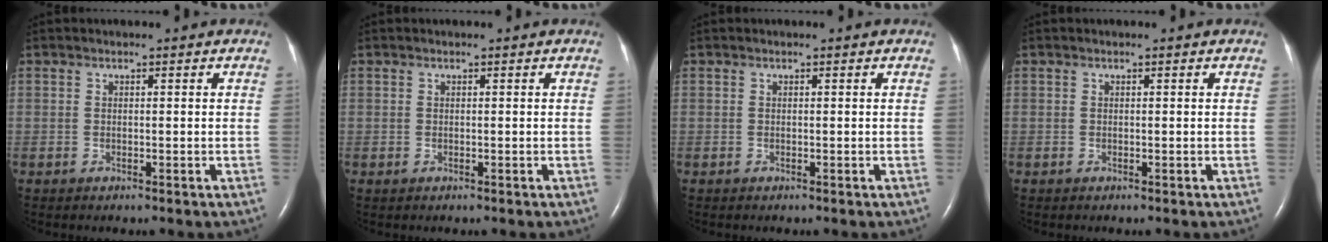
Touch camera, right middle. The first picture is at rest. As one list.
[{"total": 0.0}, {"total": 0.0}, {"total": 0.0}]